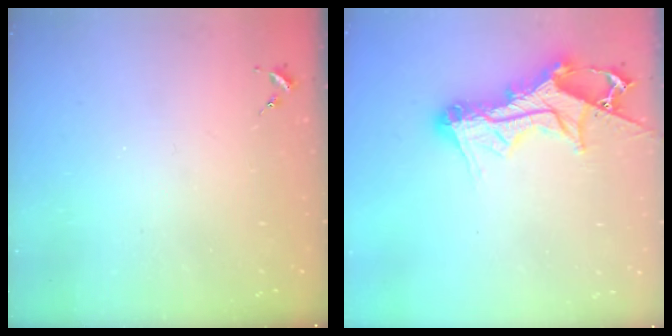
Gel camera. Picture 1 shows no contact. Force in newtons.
{"total": 14.6, "press": 14.6, "slide": 1.4}